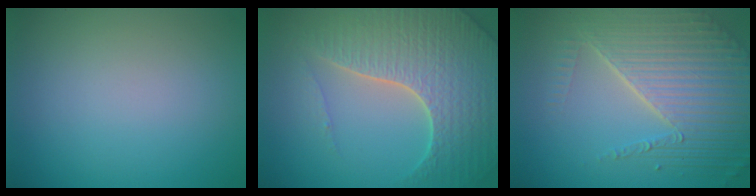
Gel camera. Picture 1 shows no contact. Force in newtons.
{"total": 6.9, "press": 6.7, "slide": 1.5}
{"total": 7.9, "press": 5.5, "slide": 5.7}